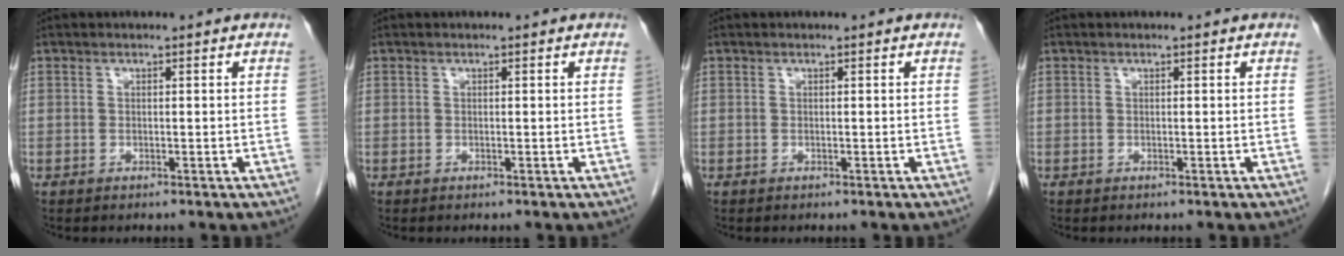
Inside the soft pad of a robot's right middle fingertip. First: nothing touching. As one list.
[{"total": 0.0}, {"total": 0.0}, {"total": 0.0}]